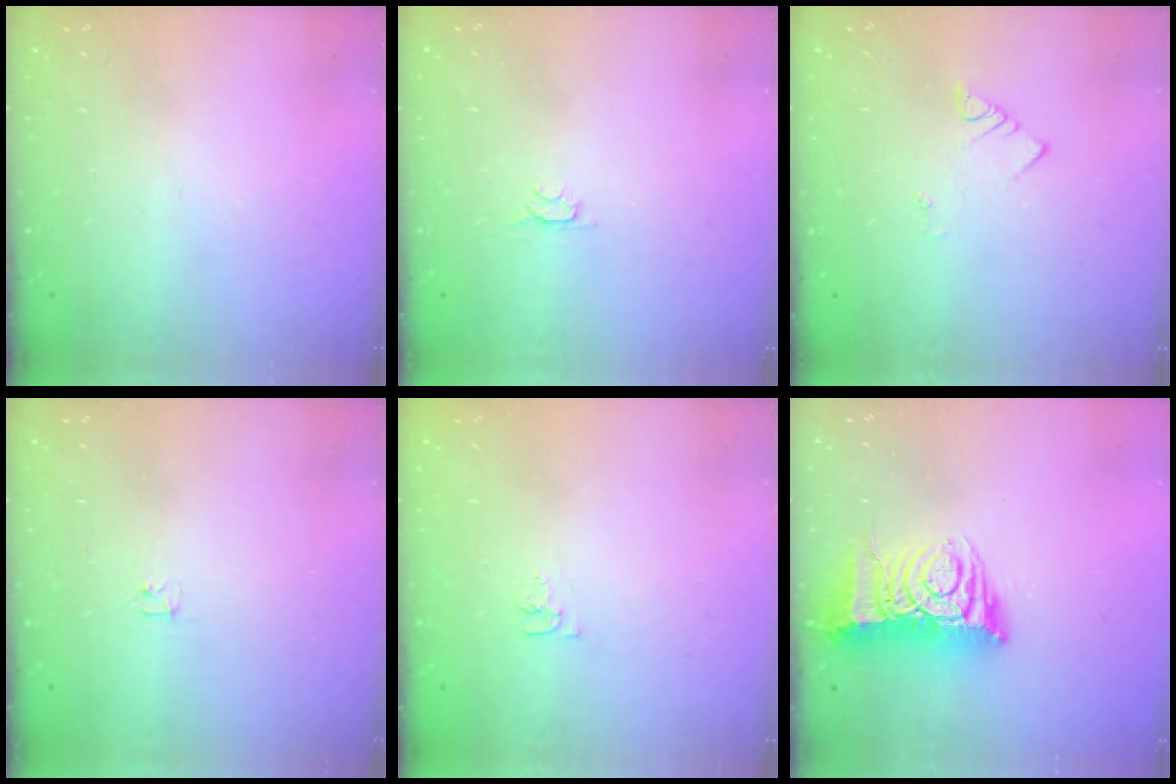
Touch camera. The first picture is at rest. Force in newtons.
{"total": 2.4, "press": 2.3, "slide": 0.5}
{"total": 2.1, "press": 2.1, "slide": 0.4}
{"total": 2.4, "press": 2.3, "slide": 0.4}
{"total": 4.0, "press": 3.9, "slide": 0.4}
{"total": 11.7, "press": 11.6, "slide": 1.0}